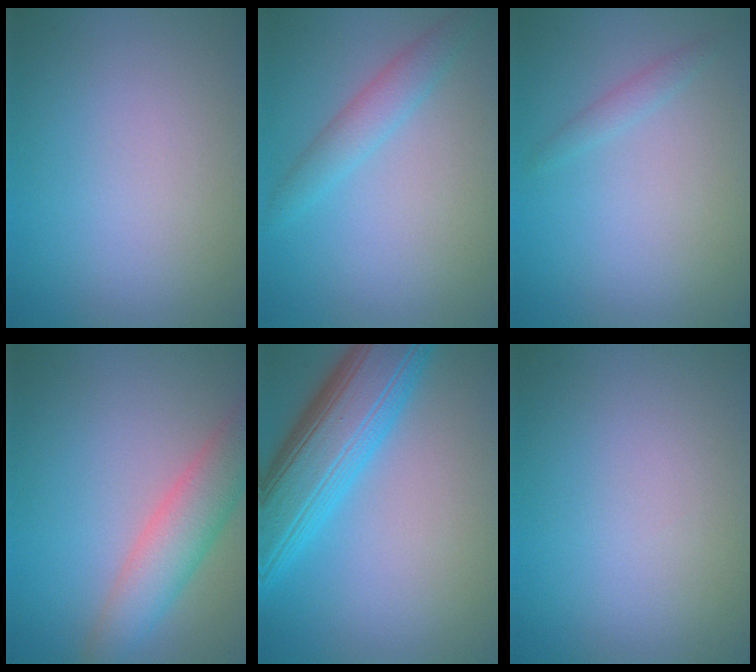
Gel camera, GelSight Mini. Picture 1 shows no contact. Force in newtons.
{"total": 2.6, "press": 2.6, "slide": 0.1}
{"total": 1.6, "press": 1.6, "slide": 0.1}
{"total": 4.9, "press": 4.9, "slide": 0.3}
{"total": 9.7, "press": 9.7, "slide": 0.2}
{"total": 0.0}